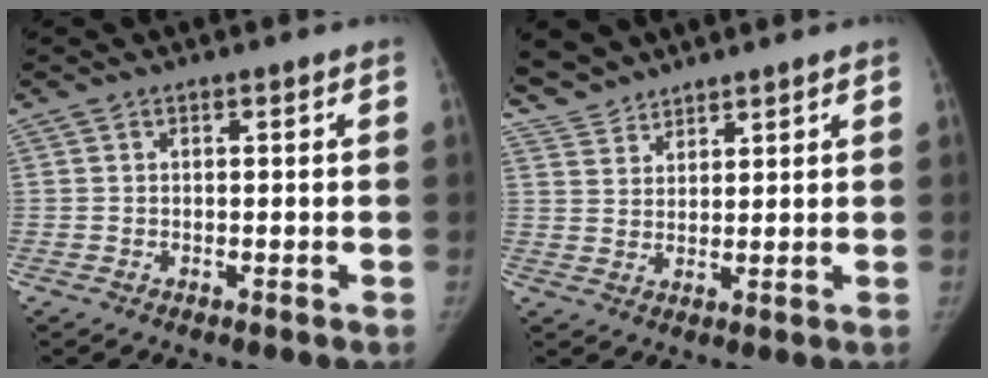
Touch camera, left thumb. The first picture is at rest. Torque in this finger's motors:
{"motor_torque": [0.72, -0.20, -0.04, 0.04, 0.00]}